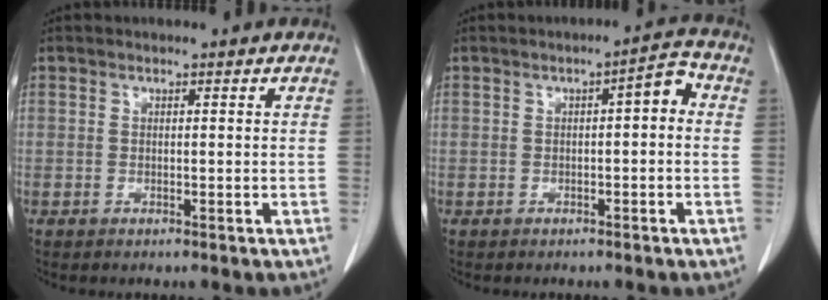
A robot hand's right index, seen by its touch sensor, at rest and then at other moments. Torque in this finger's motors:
{"motor_torque": [0.38, -0.20, 0.14, 0.04]}